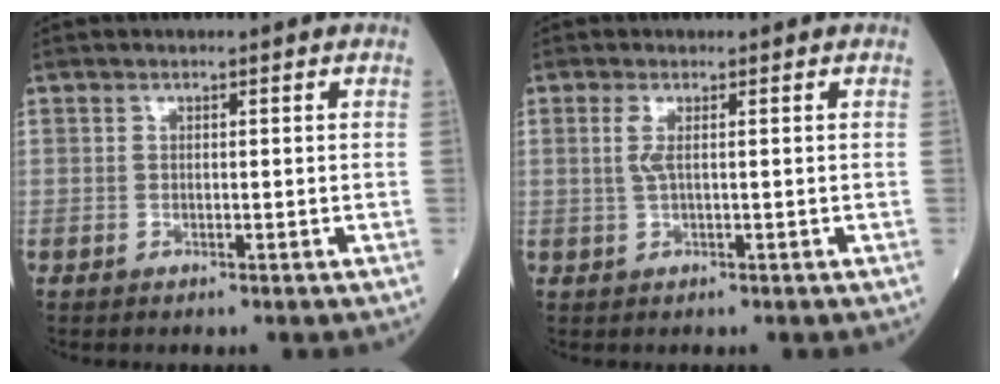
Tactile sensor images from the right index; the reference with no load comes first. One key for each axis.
{"total": 1.8, "fx": 0.4, "fy": -0.1, "fz": 1.8, "tx": -0.050, "ty": 0.000, "tz": 0.008}